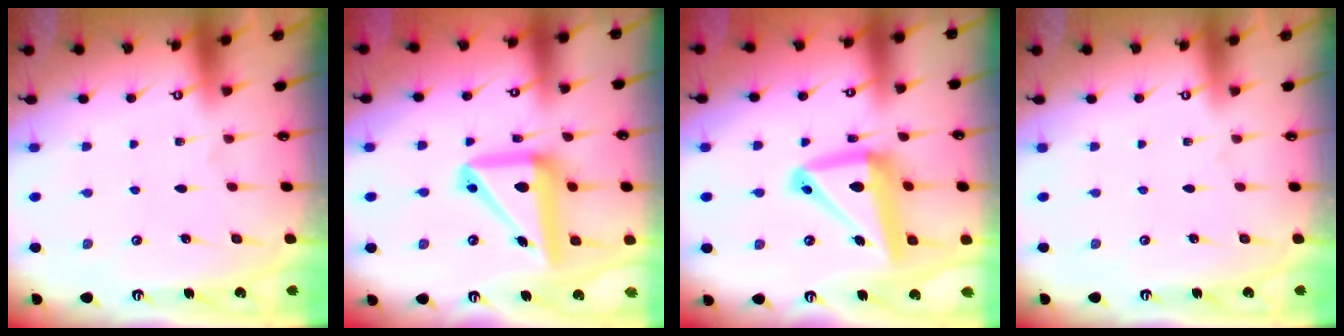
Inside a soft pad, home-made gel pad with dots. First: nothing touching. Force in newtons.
{"total": 15.7, "press": 15.5, "slide": 2.4}
{"total": 15.9, "press": 15.7, "slide": 2.3}
{"total": 0.0}